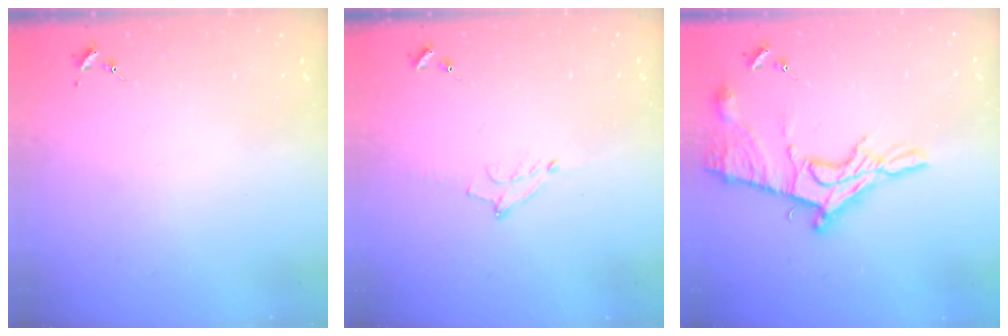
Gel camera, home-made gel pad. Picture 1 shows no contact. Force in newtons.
{"total": 6.2, "press": 6.1, "slide": 0.9}
{"total": 17.2, "press": 17.1, "slide": 1.2}